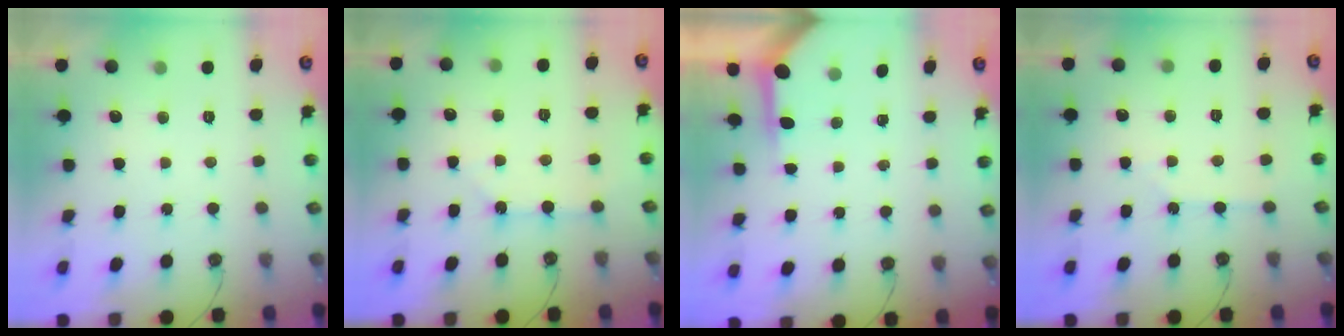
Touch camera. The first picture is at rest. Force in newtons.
{"total": 2.7, "press": 2.6, "slide": 0.5}
{"total": 4.0, "press": 4.0, "slide": 0.4}
{"total": 2.6, "press": 2.6, "slide": 0.5}